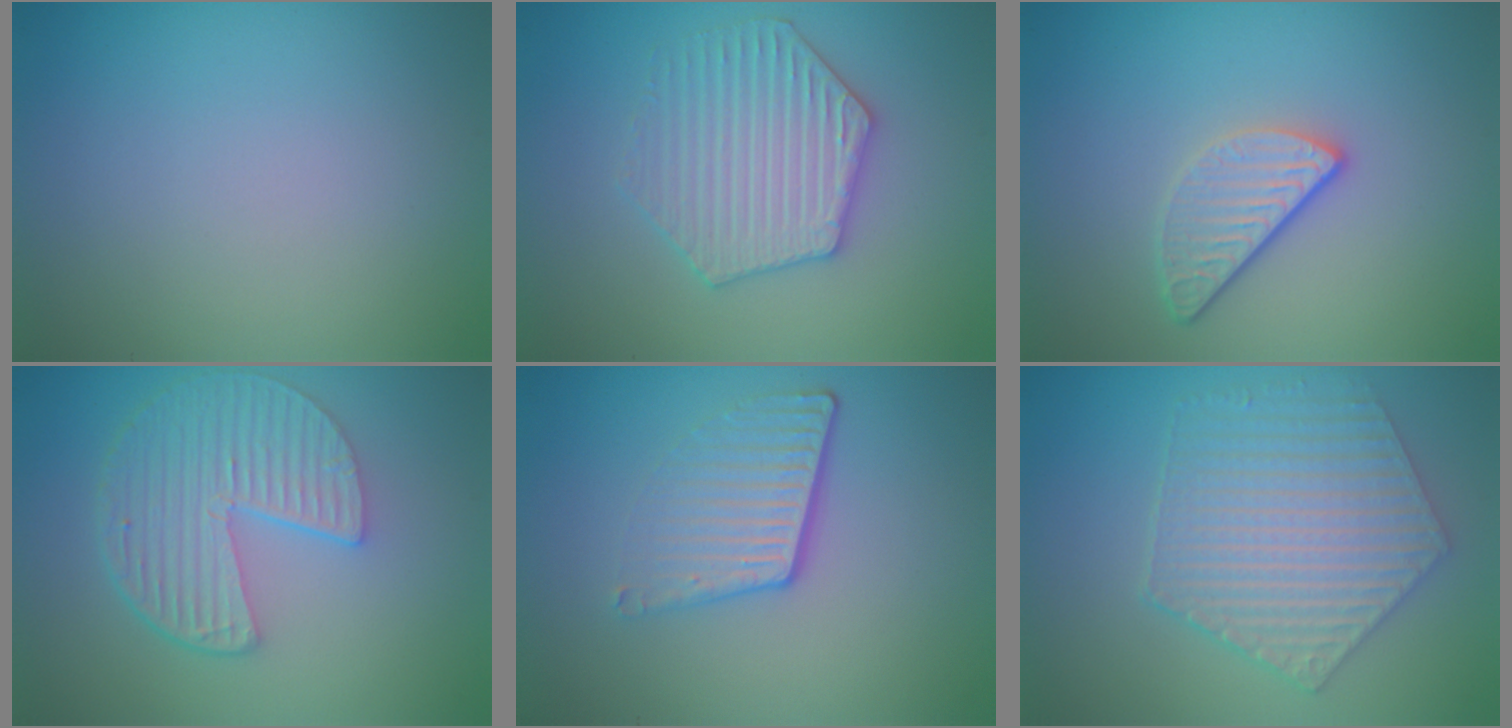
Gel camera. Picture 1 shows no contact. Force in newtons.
{"total": 4.1, "press": 4.1, "slide": 0.7}
{"total": 2.9, "press": 2.3, "slide": 1.7}
{"total": 5.8, "press": 4.2, "slide": 3.9}
{"total": 3.8, "press": 2.5, "slide": 2.9}
{"total": 5.8, "press": 4.7, "slide": 3.4}